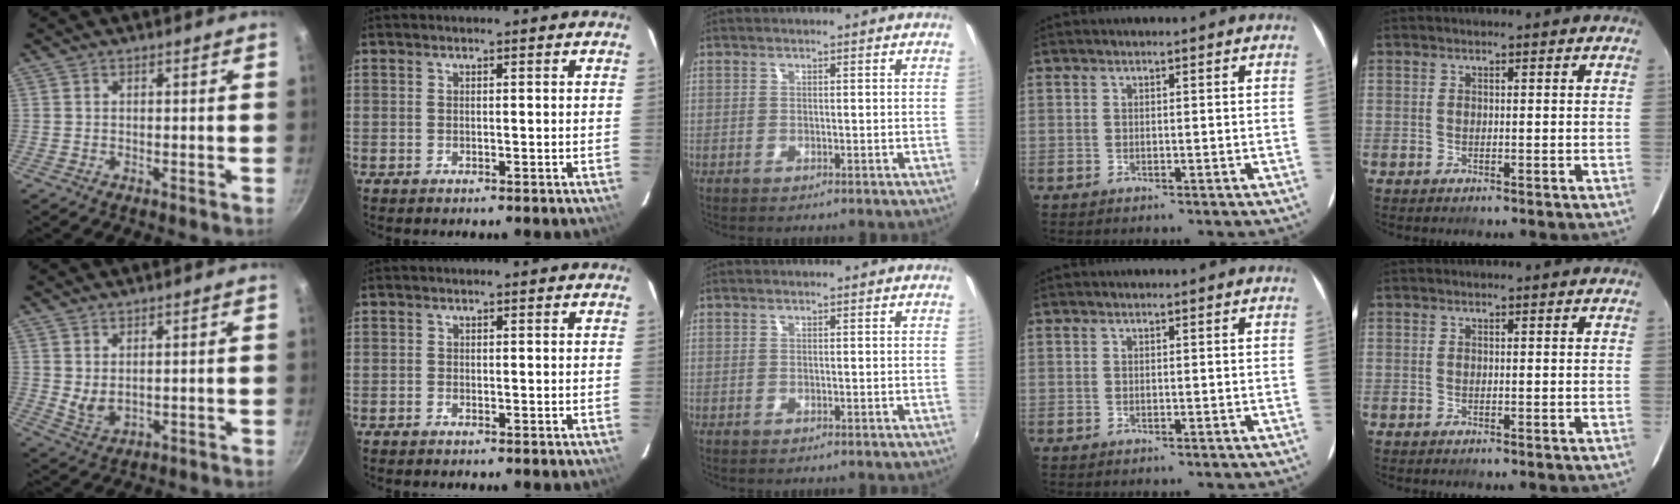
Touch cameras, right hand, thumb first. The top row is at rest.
{"thumb": {"total": 3.6, "force": [1.4, 2.0, 2.7], "torque": [-0.046, -0.021, 0.033]}}